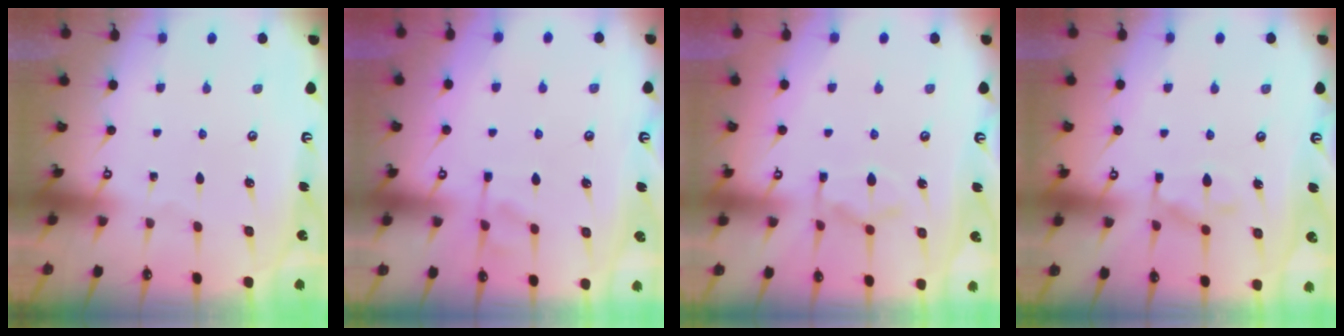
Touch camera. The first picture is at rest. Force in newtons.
{"total": 2.0, "press": 1.5, "slide": 1.3}
{"total": 8.3, "press": 8.2, "slide": 1.3}
{"total": 9.0, "press": 9.0, "slide": 0.7}